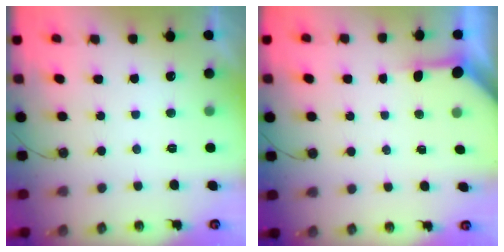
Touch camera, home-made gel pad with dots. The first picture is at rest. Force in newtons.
{"total": 3.3, "press": 3.3, "slide": 0.3}